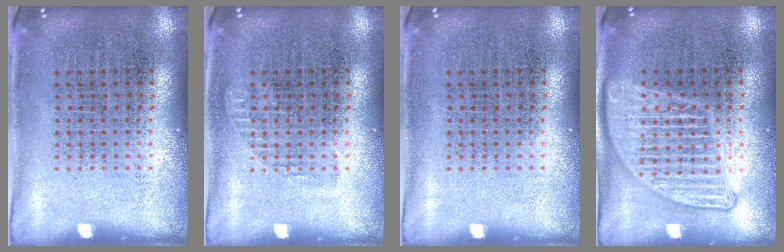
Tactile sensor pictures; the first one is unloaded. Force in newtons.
{"total": 0.7, "press": 0.7, "slide": 0.3}
{"total": 0.0}
{"total": 2.1, "press": 2.1, "slide": 0.2}